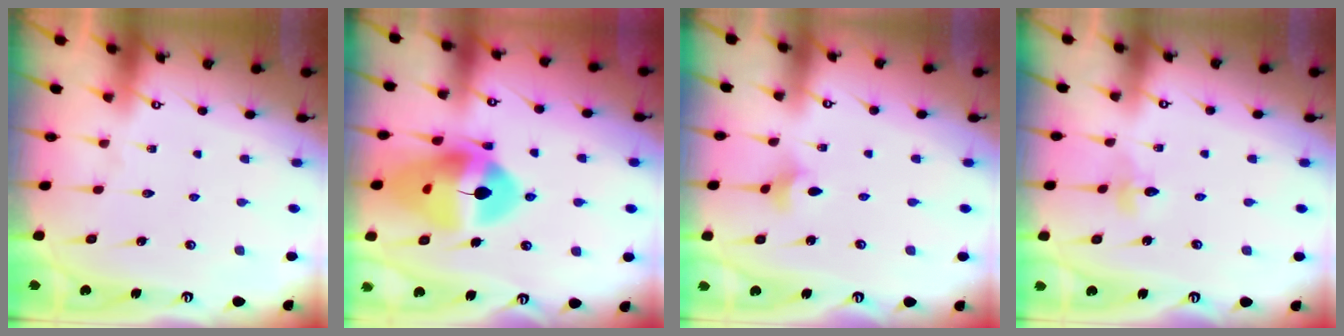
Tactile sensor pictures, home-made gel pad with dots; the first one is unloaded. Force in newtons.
{"total": 19.1, "press": 19.0, "slide": 2.0}
{"total": 2.9, "press": 2.8, "slide": 0.6}
{"total": 3.6, "press": 3.5, "slide": 0.4}